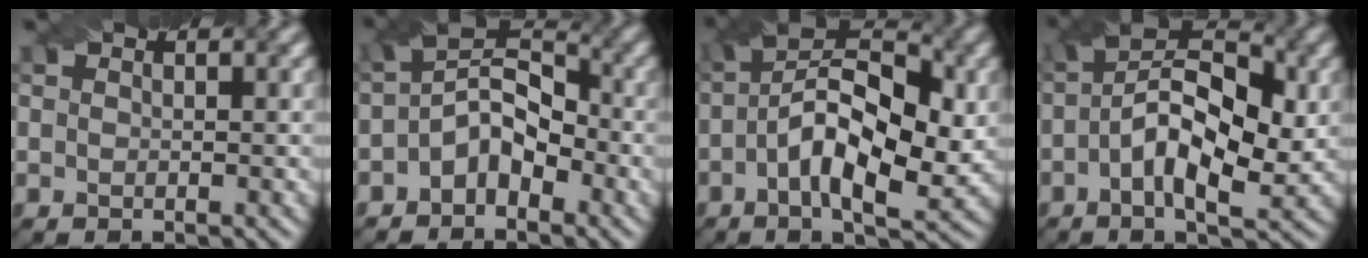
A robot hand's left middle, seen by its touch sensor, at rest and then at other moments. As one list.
[{"total": 5.0, "force": [-1.8, 3.1, 3.5], "torque": [-0.057, 0.011, -0.040]}, {"total": 10.6, "force": [-0.7, 4.8, 9.4], "torque": [-0.161, 0.012, -0.016]}, {"total": 9.2, "force": [-0.5, 4.3, 8.1], "torque": [-0.143, 0.016, -0.013]}]